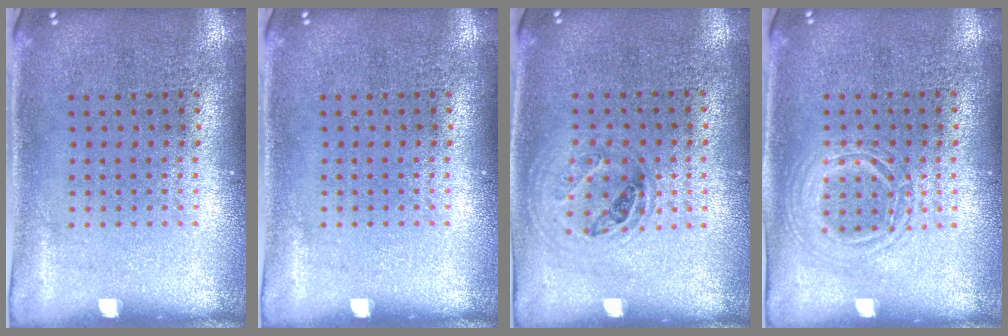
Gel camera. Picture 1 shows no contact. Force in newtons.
{"total": 0.0}
{"total": 1.1, "press": 0.9, "slide": 0.5}
{"total": 1.1, "press": 1.0, "slide": 0.1}